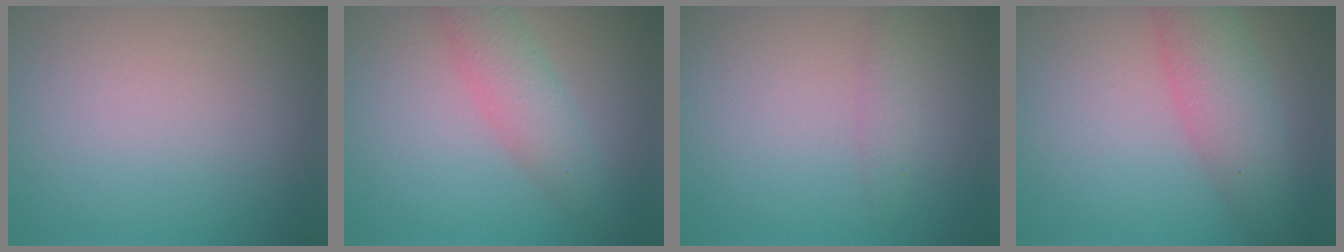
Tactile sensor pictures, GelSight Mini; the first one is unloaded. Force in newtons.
{"total": 3.7, "press": 3.7, "slide": 0.2}
{"total": 1.3, "press": 1.3, "slide": 0.0}
{"total": 5.3, "press": 5.3, "slide": 0.2}